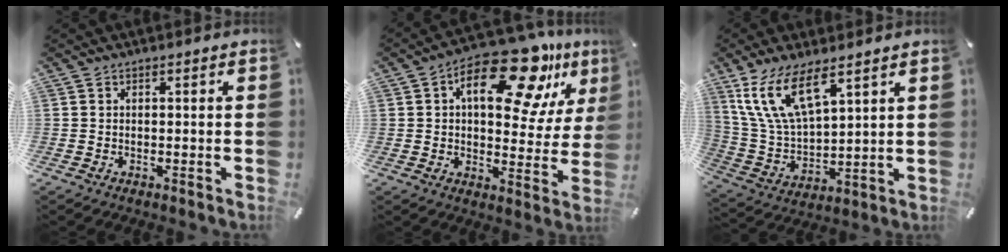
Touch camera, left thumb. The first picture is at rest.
{"total": 19.5, "force": [11.2, 9.3, 13.0], "torque": [-0.175, -0.069, 0.179]}
{"total": 14.3, "force": [8.9, 6.0, 9.4], "torque": [-0.230, -0.028, 0.160]}